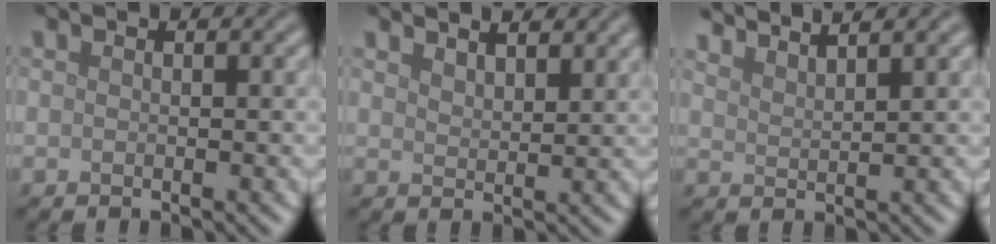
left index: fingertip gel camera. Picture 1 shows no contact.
{"total": 2.9, "force": [2.5, 0.8, 1.2], "torque": [-0.018, 0.003, 0.040]}
{"total": 4.4, "force": [4.0, 0.9, 1.5], "torque": [-0.001, 0.014, 0.041]}